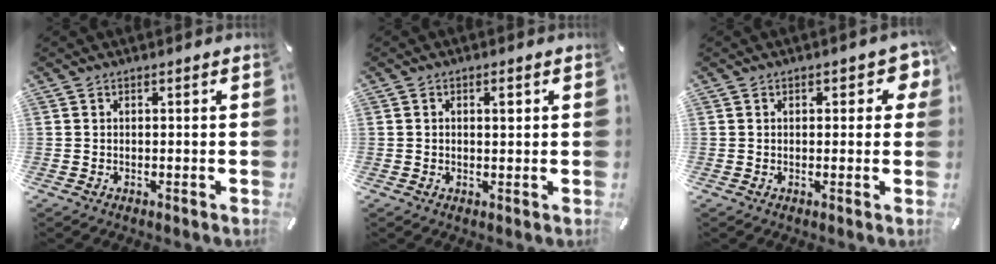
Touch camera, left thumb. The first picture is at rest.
{"total": 2.1, "force": [0.6, 1.1, 1.7], "torque": [-0.019, -0.001, 0.005]}
{"total": 4.1, "force": [1.4, 2.3, 3.2], "torque": [-0.034, -0.002, 0.016]}